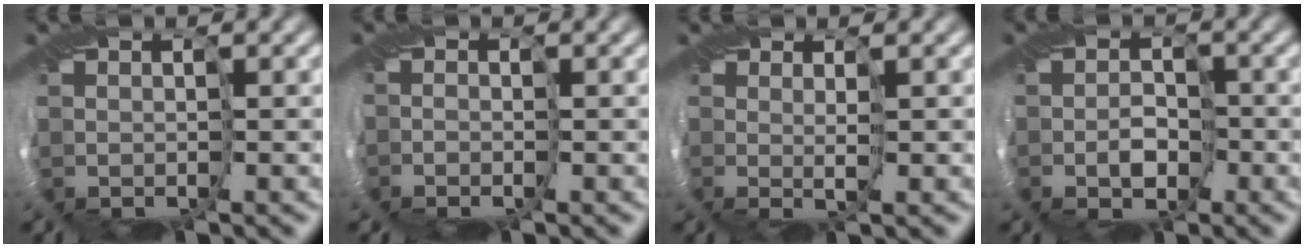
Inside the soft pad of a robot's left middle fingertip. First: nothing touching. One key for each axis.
{"total": 0.6, "fx": -0.4, "fy": 0.4, "fz": -0.2, "tx": 0.007, "ty": -0.004, "tz": -0.009}
{"total": 1.5, "fx": 0.8, "fy": -1.3, "fz": -0.3, "tx": 0.001, "ty": -0.002, "tz": 0.018}
{"total": 1.9, "fx": -1.2, "fy": 1.4, "fz": 0.6, "tx": 0.008, "ty": 0.001, "tz": -0.021}